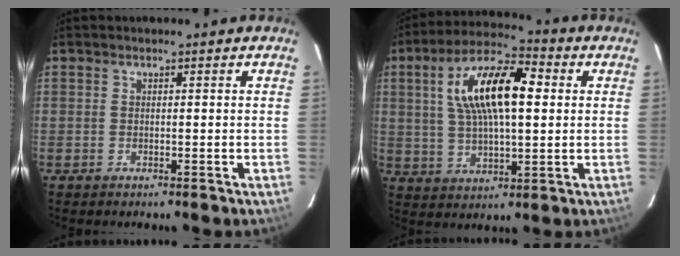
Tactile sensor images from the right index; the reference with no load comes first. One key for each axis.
{"total": 15.6, "fx": 3.6, "fy": 6.0, "fz": 14.0, "tx": -0.256, "ty": 0.025, "tz": 0.060}